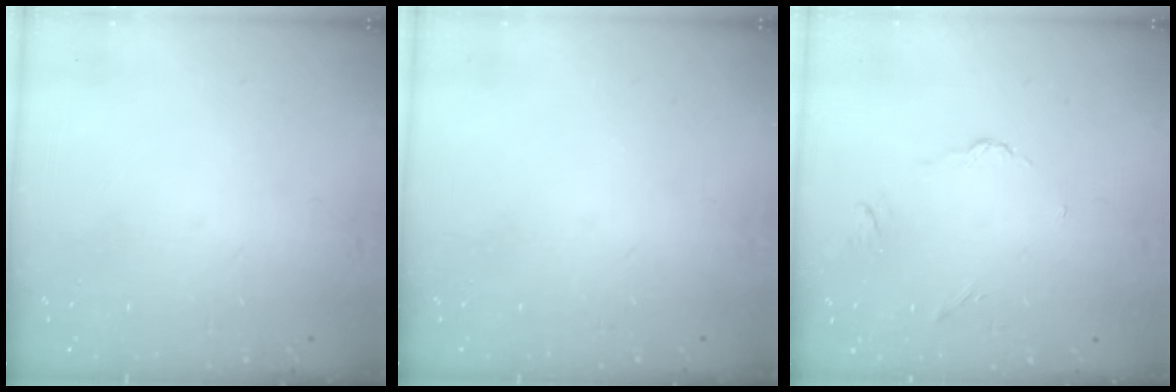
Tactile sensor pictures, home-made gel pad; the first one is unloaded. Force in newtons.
{"total": 0.0}
{"total": 3.4, "press": 3.3, "slide": 0.6}